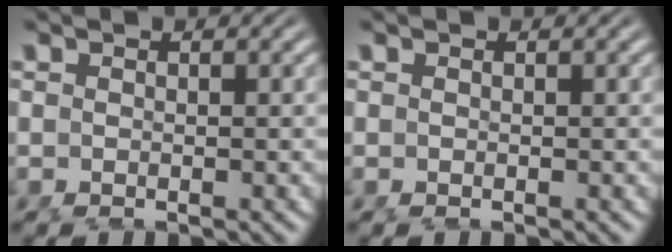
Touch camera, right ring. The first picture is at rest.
{"total": 0.0}